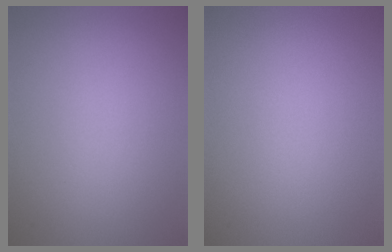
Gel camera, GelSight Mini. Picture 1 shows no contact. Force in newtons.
{"total": 0.0}